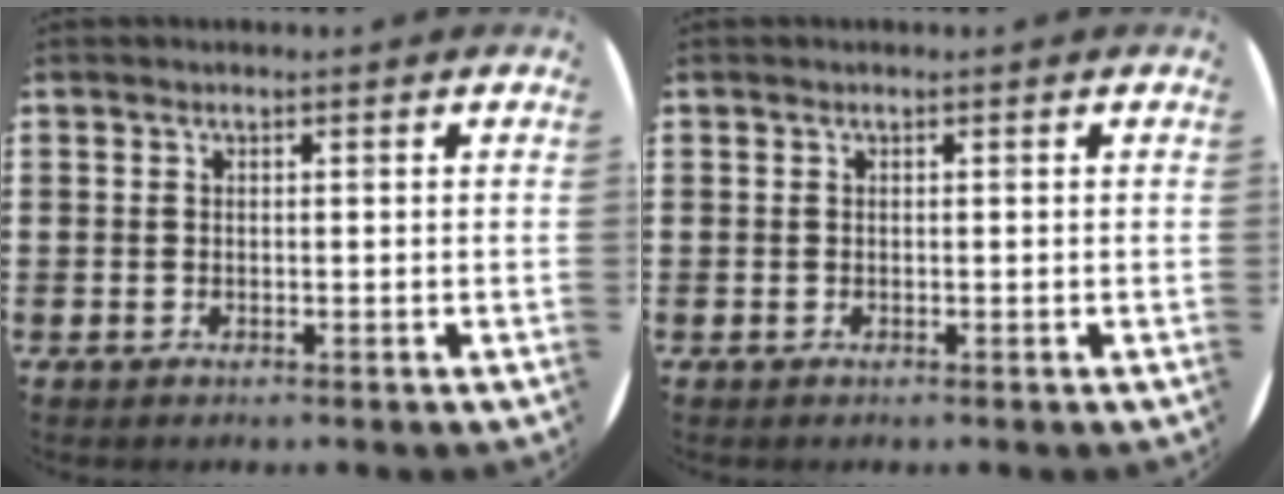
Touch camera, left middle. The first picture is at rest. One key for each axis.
{"total": 0.0}